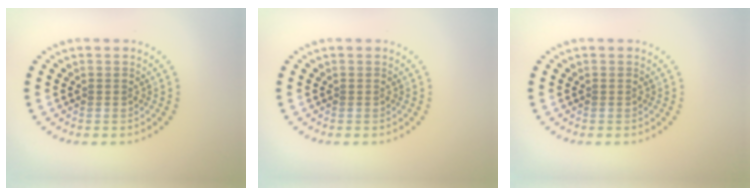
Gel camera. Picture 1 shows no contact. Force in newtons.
{"total": 0.0}
{"total": 0.0}